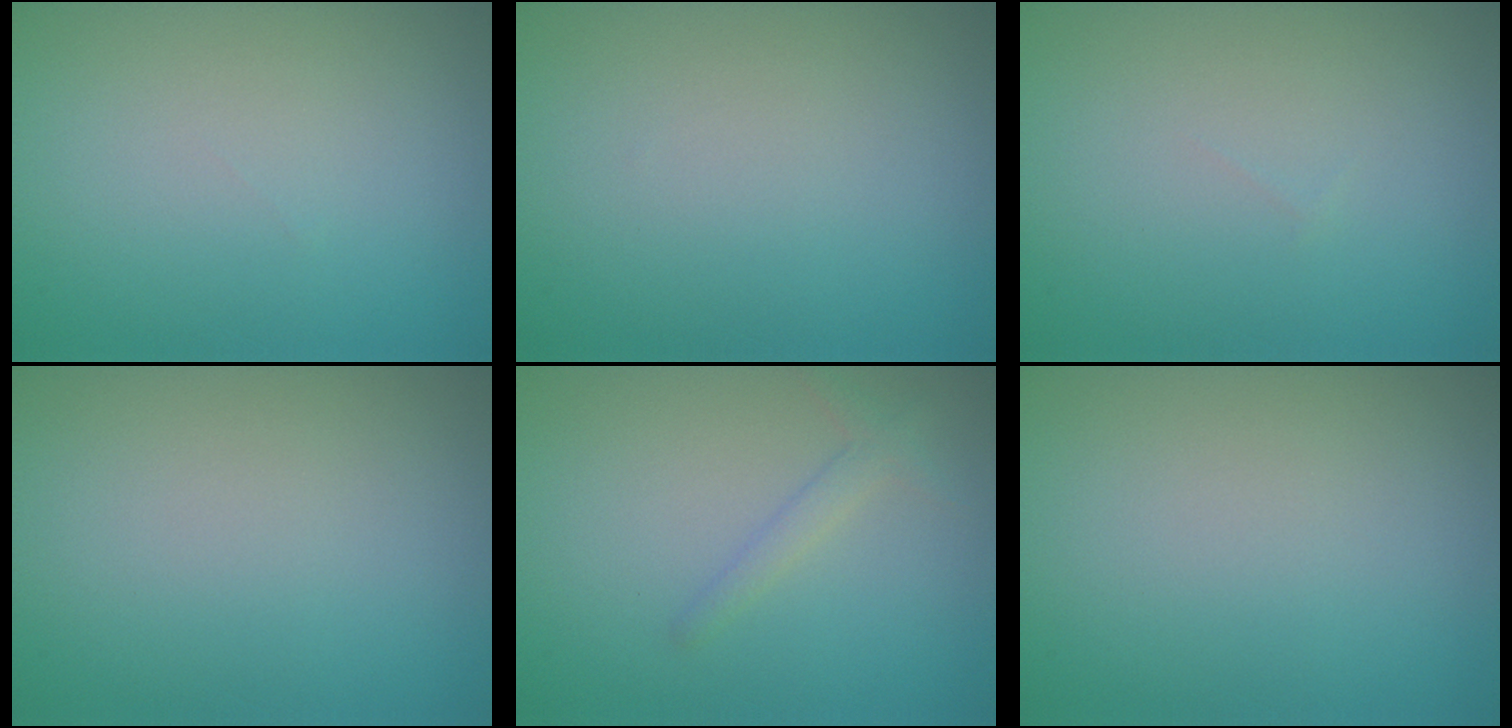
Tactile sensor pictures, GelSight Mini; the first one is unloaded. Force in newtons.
{"total": 0.0}
{"total": 0.0}
{"total": 0.0}
{"total": 1.4, "press": 1.4, "slide": 0.0}
{"total": 0.0}